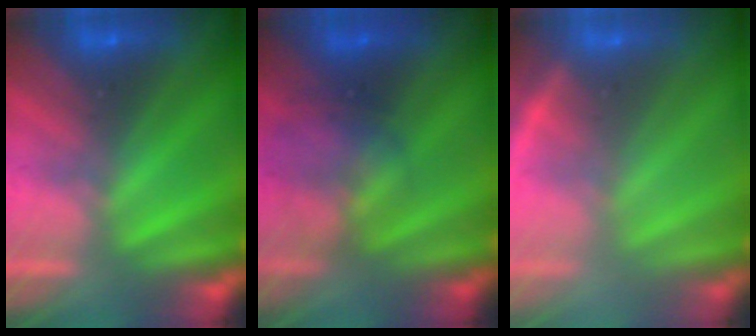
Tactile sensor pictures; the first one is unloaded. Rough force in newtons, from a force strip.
{"total": 2.3}
{"total": 2.3}